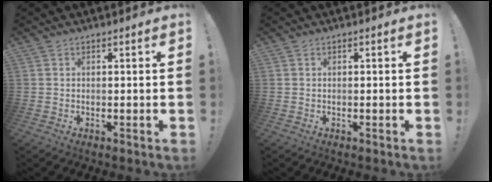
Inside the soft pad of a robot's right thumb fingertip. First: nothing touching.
{"total": 0.0}